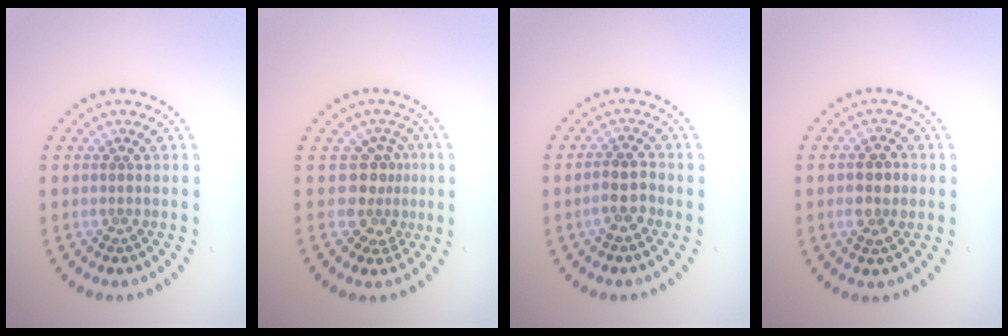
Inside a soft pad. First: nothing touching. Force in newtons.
{"total": 3.1, "press": 2.2, "slide": 2.1}
{"total": 2.4, "press": 2.2, "slide": 0.9}
{"total": 2.5, "press": 2.5, "slide": 0.4}